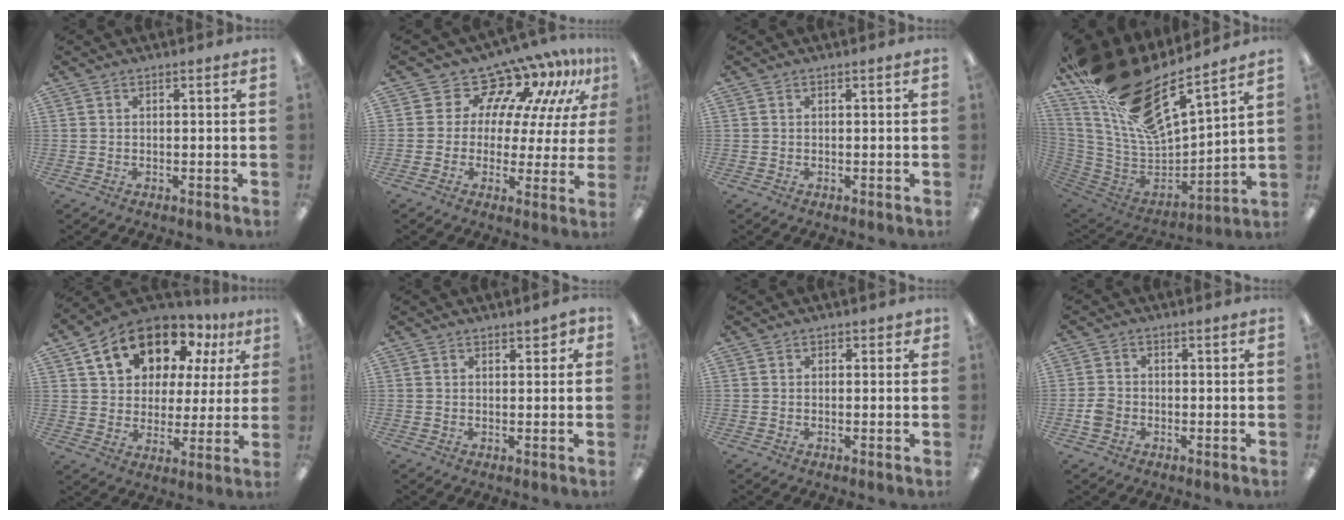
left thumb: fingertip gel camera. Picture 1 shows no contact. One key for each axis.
{"total": 12.6, "fx": 10.4, "fy": 6.0, "fz": 3.6, "tx": -0.081, "ty": -0.093, "tz": 0.182}
{"total": 0.0}
{"total": 24.0, "fx": 17.0, "fy": 7.3, "fz": 15.3, "tx": -0.272, "ty": -0.113, "tz": 0.295}
{"total": 16.0, "fx": 10.4, "fy": 10.0, "fz": 6.9, "tx": -0.124, "ty": -0.052, "tz": 0.190}
{"total": 1.8, "fx": 1.3, "fy": 1.0, "fz": 0.8, "tx": 0.000, "ty": -0.004, "tz": 0.019}
{"total": 0.9, "fx": 0.3, "fy": 0.8, "fz": 0.3, "tx": 0.003, "ty": 0.000, "tz": 0.004}
{"total": 3.0, "fx": -1.2, "fy": 2.2, "fz": 1.6, "tx": -0.026, "ty": 0.008, "tz": -0.022}